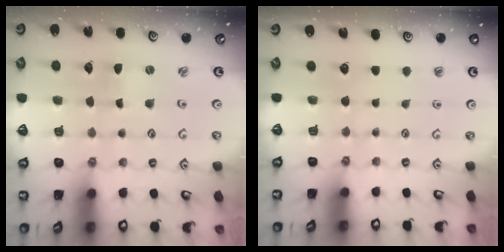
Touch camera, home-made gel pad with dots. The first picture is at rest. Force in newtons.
{"total": 0.0}